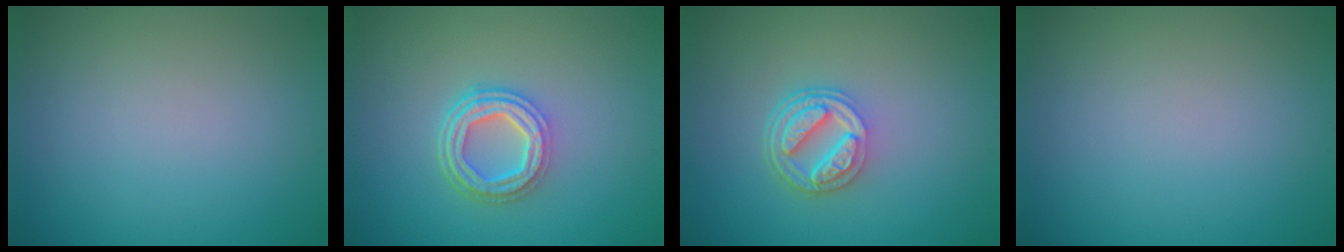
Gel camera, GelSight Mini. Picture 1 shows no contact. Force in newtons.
{"total": 4.3, "press": 3.3, "slide": 2.9}
{"total": 4.3, "press": 3.3, "slide": 2.8}
{"total": 0.0}